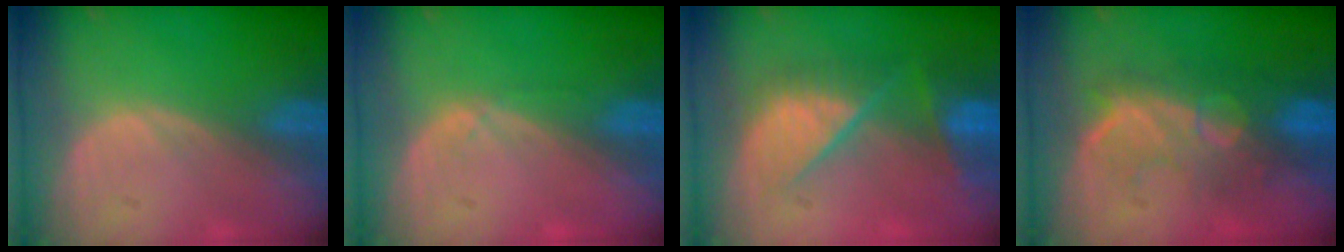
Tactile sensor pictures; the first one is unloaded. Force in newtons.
{"total": 0.9, "press": 0.8, "slide": 0.2}
{"total": 9.4, "press": 8.2, "slide": 4.7}
{"total": 9.0, "press": 8.5, "slide": 3.0}